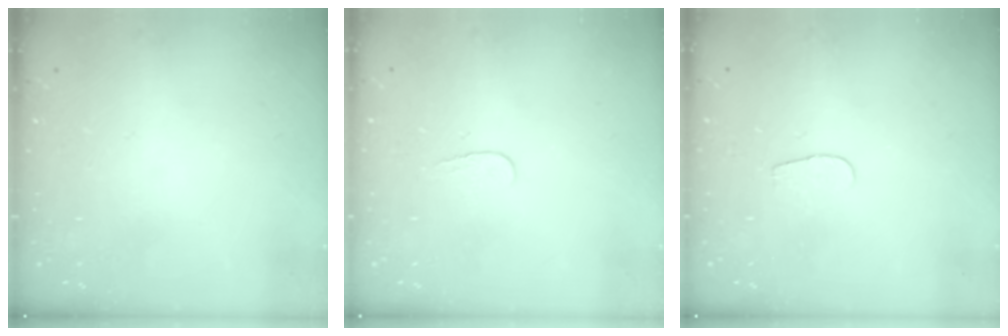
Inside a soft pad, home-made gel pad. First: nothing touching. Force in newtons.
{"total": 3.5, "press": 3.4, "slide": 0.4}
{"total": 3.2, "press": 3.2, "slide": 0.3}